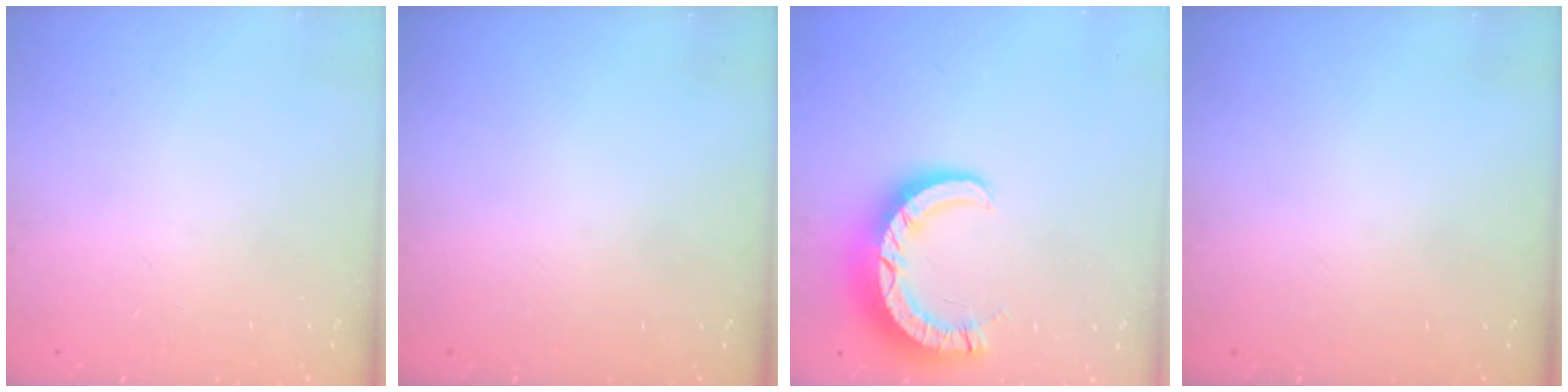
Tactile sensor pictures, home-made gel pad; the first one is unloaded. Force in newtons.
{"total": 0.0}
{"total": 8.5, "press": 8.4, "slide": 0.8}
{"total": 0.0}